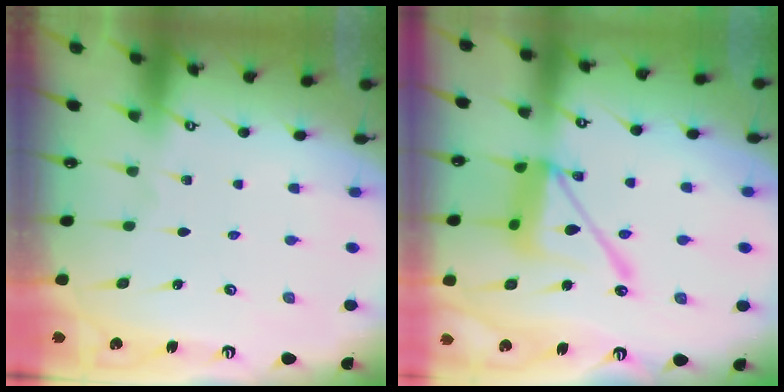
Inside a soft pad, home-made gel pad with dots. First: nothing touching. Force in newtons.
{"total": 15.2, "press": 15.2, "slide": 1.4}